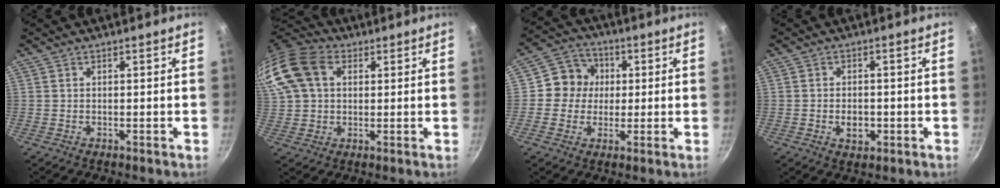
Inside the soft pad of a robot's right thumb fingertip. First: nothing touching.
{"total": 17.9, "force": [5.1, 13.1, 11.1], "torque": [-0.254, 0.032, 0.082]}
{"total": 7.8, "force": [0.7, 7.4, 2.3], "torque": [0.004, 0.016, -0.006]}
{"total": 4.1, "force": [-1.0, 2.8, 2.8], "torque": [-0.035, 0.007, -0.015]}